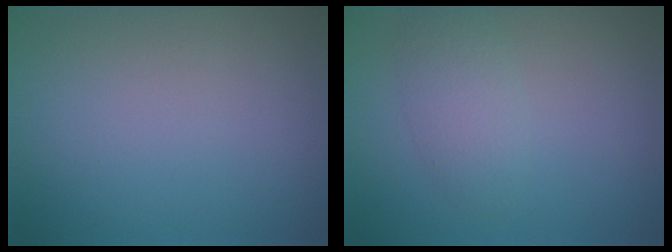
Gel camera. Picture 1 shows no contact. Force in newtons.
{"total": 2.4, "press": 2.4, "slide": 0.0}